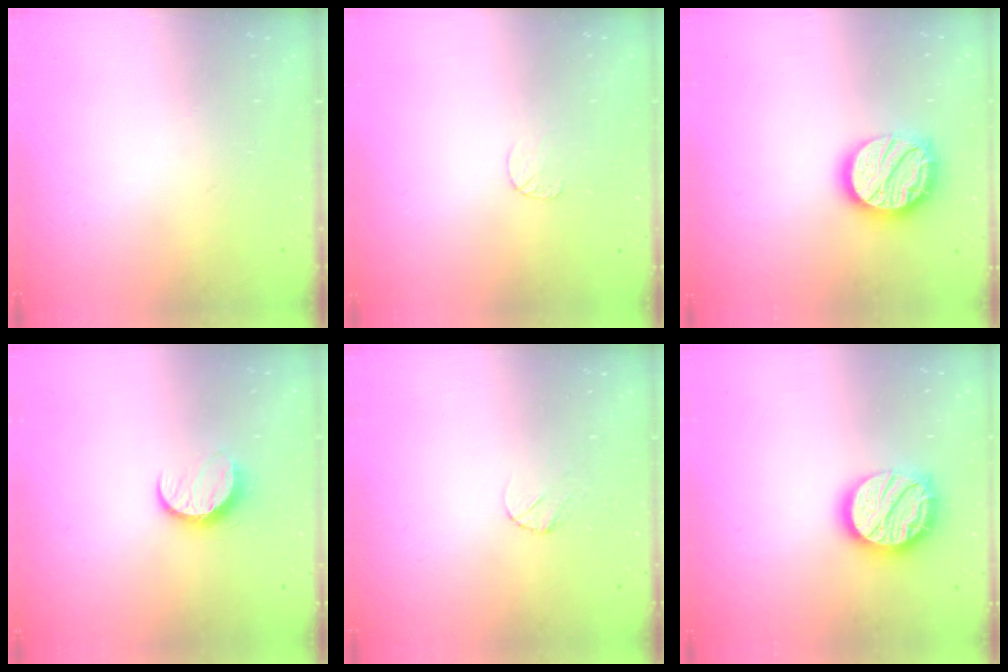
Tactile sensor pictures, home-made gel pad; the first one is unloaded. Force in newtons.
{"total": 3.8, "press": 3.8, "slide": 0.4}
{"total": 18.0, "press": 17.9, "slide": 1.3}
{"total": 7.2, "press": 7.1, "slide": 0.6}
{"total": 3.0, "press": 3.0, "slide": 0.4}
{"total": 18.0, "press": 17.9, "slide": 1.3}